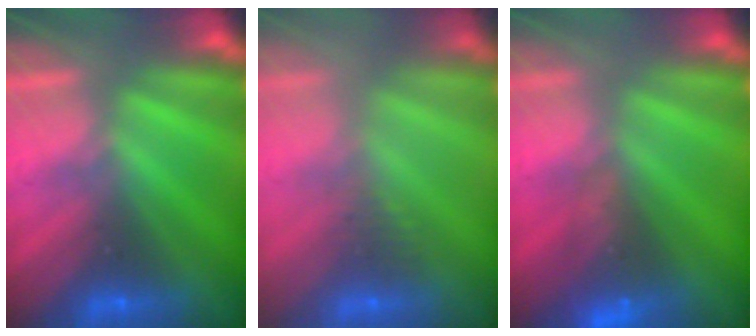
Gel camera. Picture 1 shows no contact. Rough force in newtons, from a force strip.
{"total": 2.6}
{"total": 9.4}